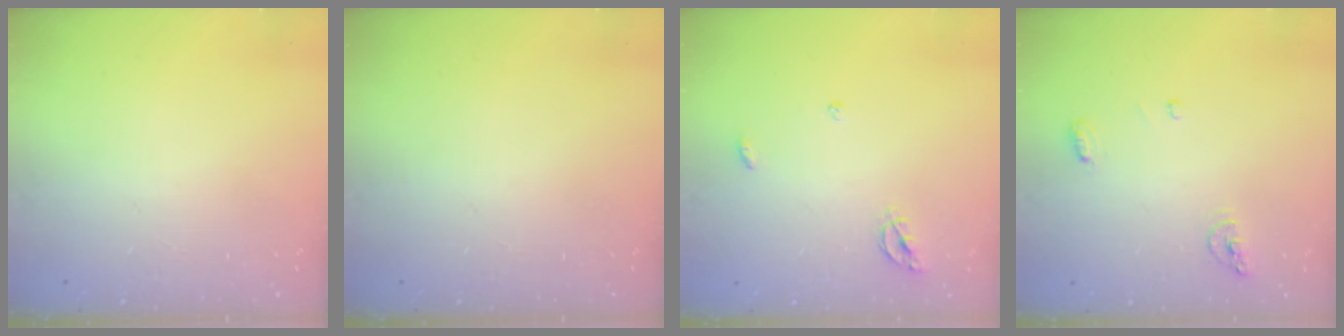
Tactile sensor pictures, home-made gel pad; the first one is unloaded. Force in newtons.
{"total": 0.0}
{"total": 5.5, "press": 5.5, "slide": 0.2}
{"total": 6.5, "press": 6.5, "slide": 0.5}